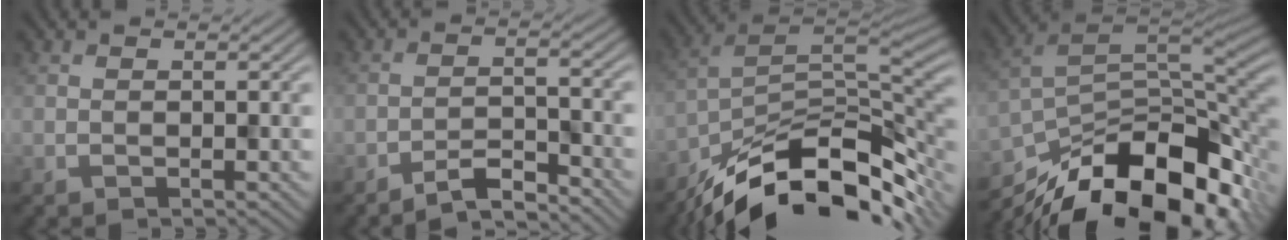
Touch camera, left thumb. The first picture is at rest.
{"total": 4.3, "force": [-3.8, 0.4, 1.9], "torque": [-0.033, 0.008, -0.076]}
{"total": 15.4, "force": [-10.9, 5.4, 9.4], "torque": [-0.187, -0.012, -0.186]}
{"total": 17.0, "force": [-11.0, 7.4, 10.6], "torque": [-0.198, -0.027, -0.181]}